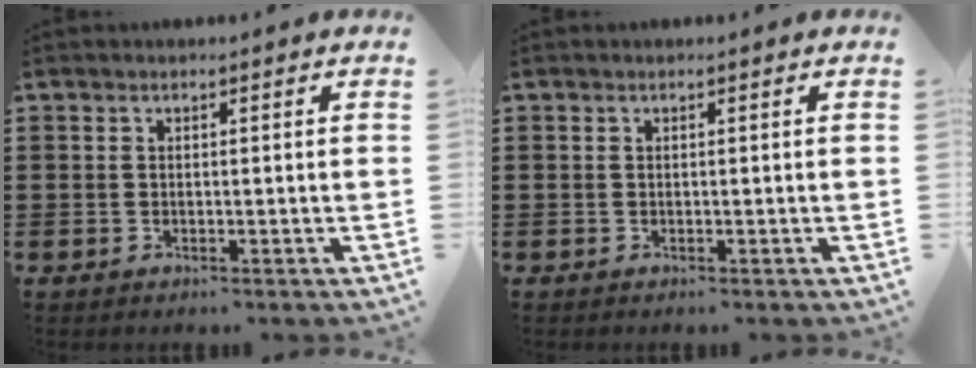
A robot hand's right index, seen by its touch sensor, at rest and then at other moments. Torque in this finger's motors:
{"motor_torque": [0.01, 0.34, -0.04, 0.01]}